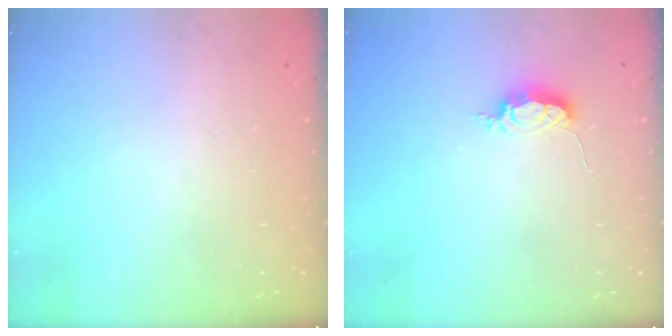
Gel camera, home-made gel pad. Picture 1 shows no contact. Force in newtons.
{"total": 5.2, "press": 5.1, "slide": 0.4}